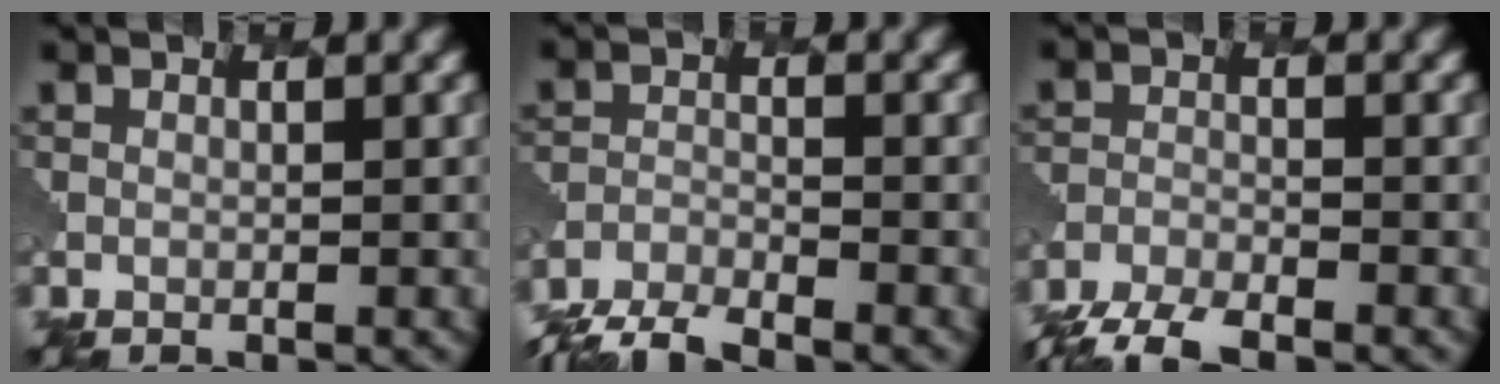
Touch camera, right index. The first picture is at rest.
{"total": 5.8, "force": [-5.5, 0.9, 1.5], "torque": [-0.033, -0.017, -0.100]}
{"total": 5.3, "force": [-4.9, 1.1, 1.7], "torque": [-0.033, -0.019, -0.092]}